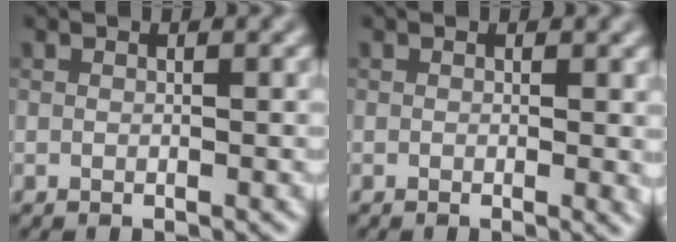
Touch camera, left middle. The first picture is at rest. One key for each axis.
{"total": 1.0, "fx": 0.1, "fy": 0.2, "fz": 1.0, "tx": -0.009, "ty": -0.004, "tz": -0.001}